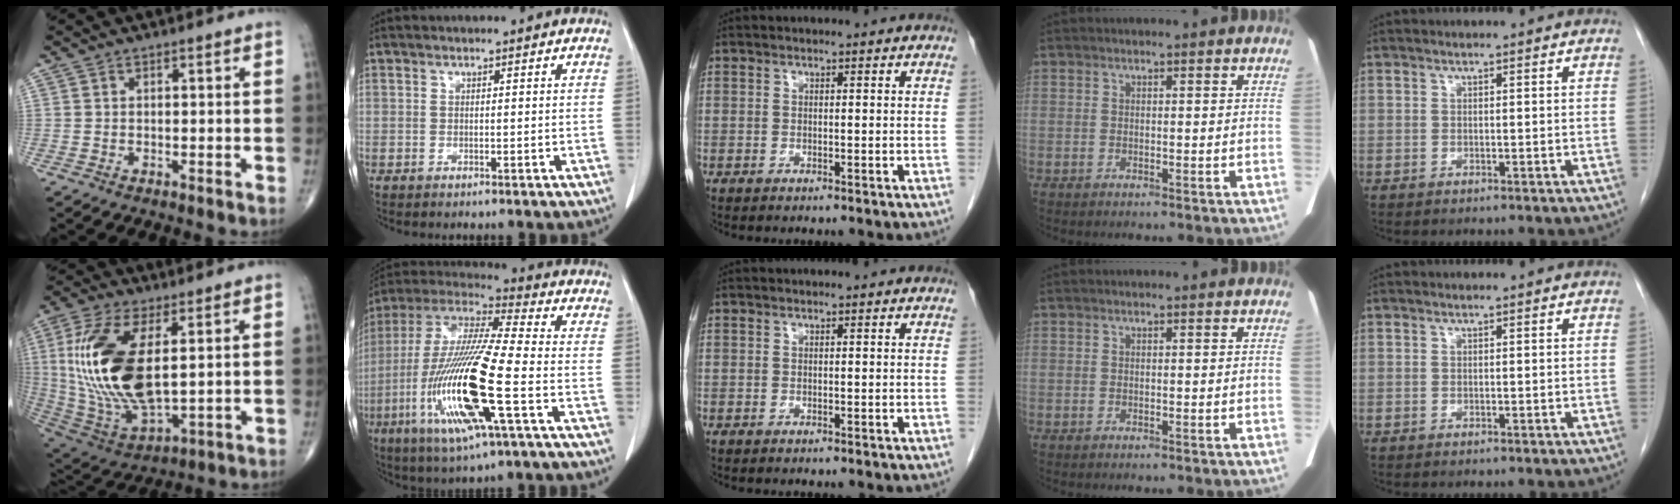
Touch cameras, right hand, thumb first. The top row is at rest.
{"thumb": {"total": 22.1, "force": [3.3, 10.1, 19.4], "torque": [-0.409, -0.023, 0.073]}, "index": {"total": 20.7, "force": [-5.8, 1.8, 19.8], "torque": [-0.432, -0.028, -0.113]}}